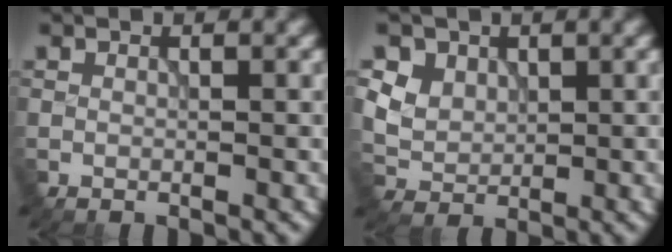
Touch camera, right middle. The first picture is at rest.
{"total": 4.9, "force": [2.5, 3.7, 2.0], "torque": [-0.049, 0.003, 0.047]}